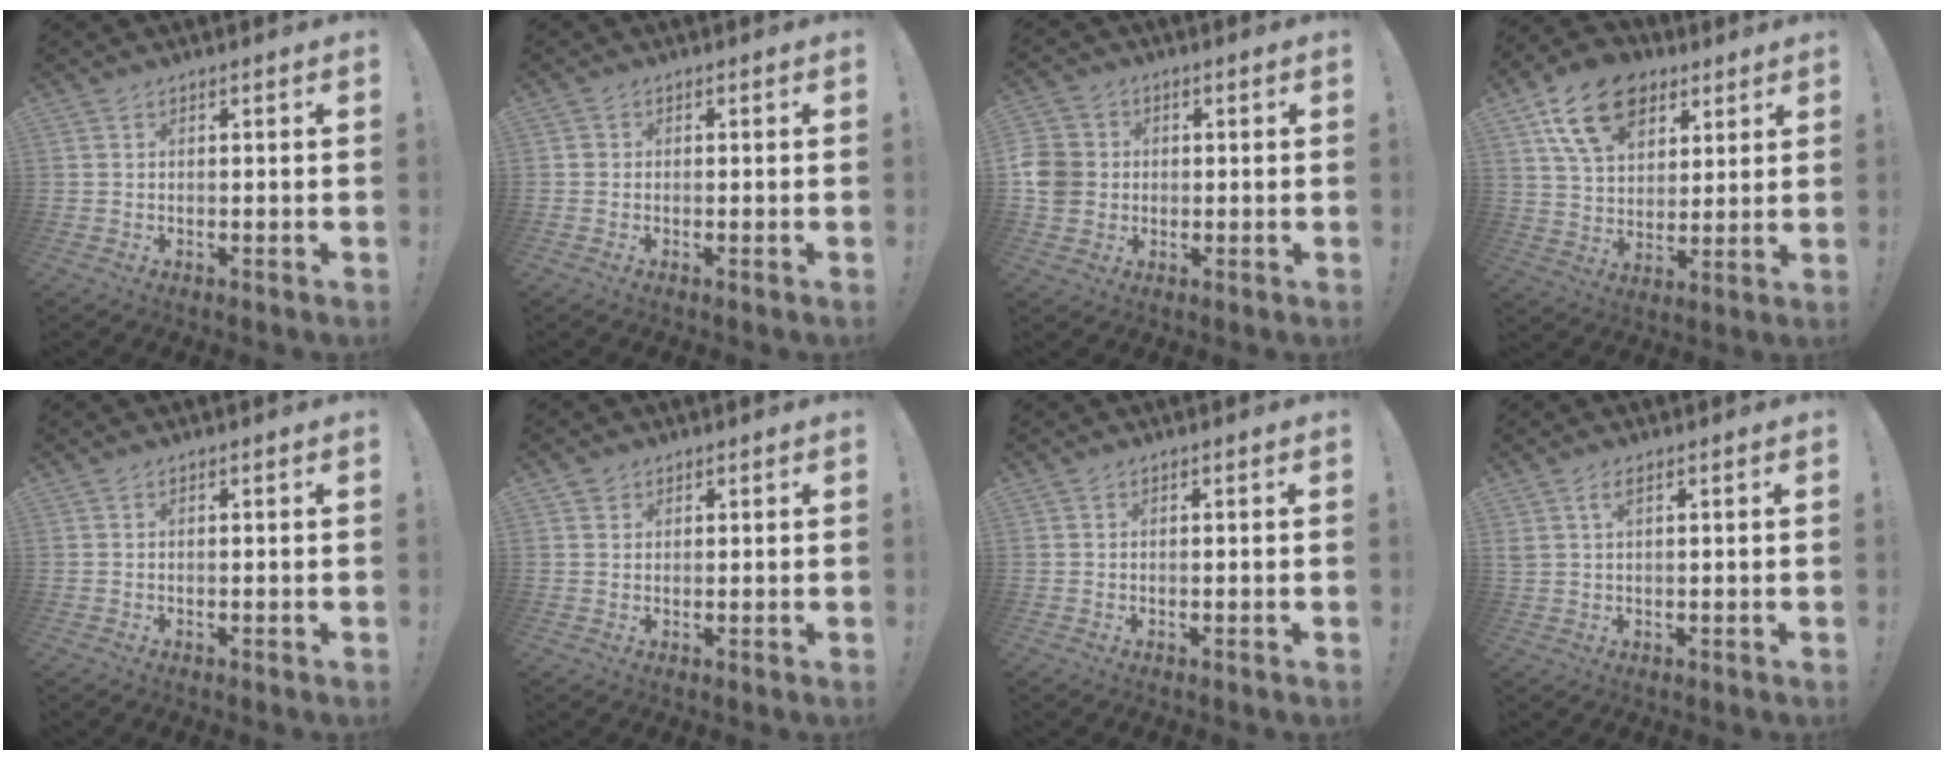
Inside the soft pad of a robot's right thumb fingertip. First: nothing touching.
{"total": 1.0, "force": [-0.5, 0.9, 0.2], "torque": [-0.009, 0.005, -0.007]}
{"total": 8.4, "force": [-0.5, 7.6, 3.5], "torque": [-0.083, 0.013, -0.006]}
{"total": 16.9, "force": [8.5, 11.5, 8.9], "torque": [-0.138, -0.033, 0.160]}
{"total": 0.0}
{"total": 1.7, "force": [0.9, 1.4, 0.1], "torque": [0.001, -0.001, 0.017]}
{"total": 0.0}
{"total": 2.9, "force": [1.3, 1.2, 2.3], "torque": [-0.045, 0.002, 0.023]}